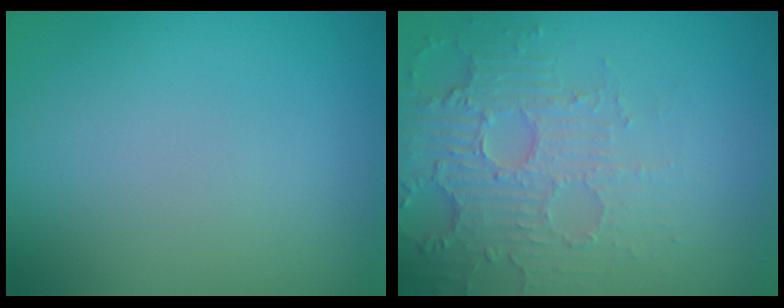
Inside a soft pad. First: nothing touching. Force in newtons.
{"total": 5.6, "press": 3.6, "slide": 4.4}